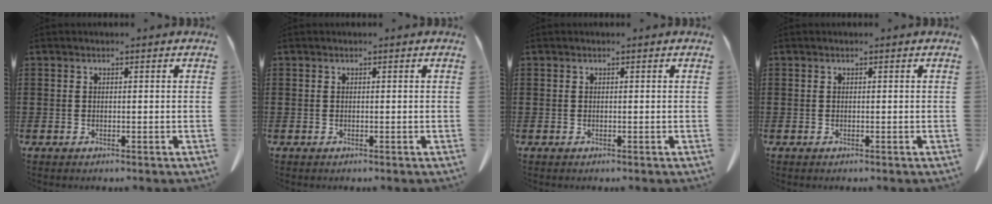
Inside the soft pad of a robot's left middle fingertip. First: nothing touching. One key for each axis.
{"total": 0.0}
{"total": 0.0}
{"total": 0.0}